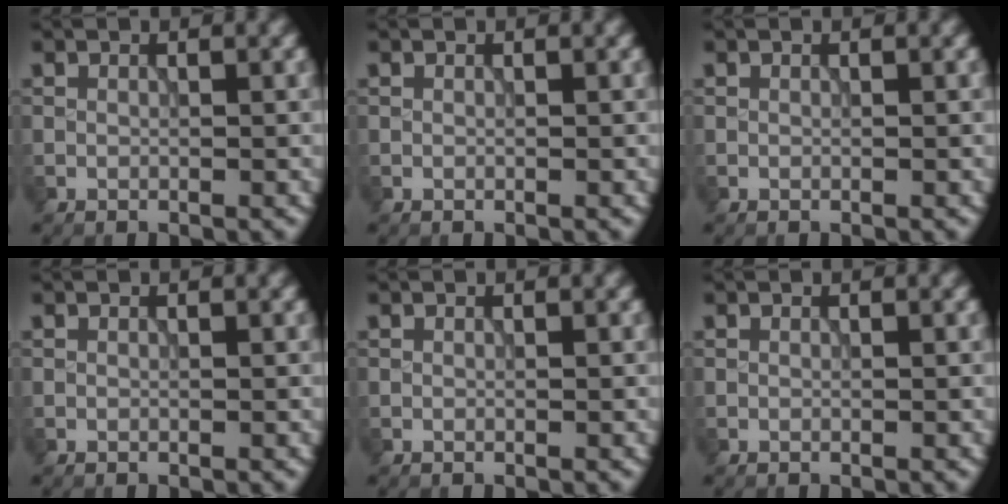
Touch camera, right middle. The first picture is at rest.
{"total": 0.0}
{"total": 0.0}
{"total": 0.0}
{"total": 0.0}
{"total": 0.0}